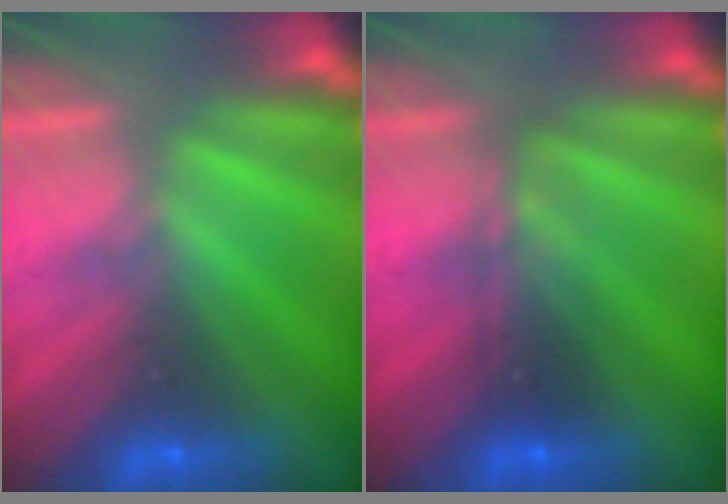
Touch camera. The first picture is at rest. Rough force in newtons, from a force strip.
{"total": 2.4}